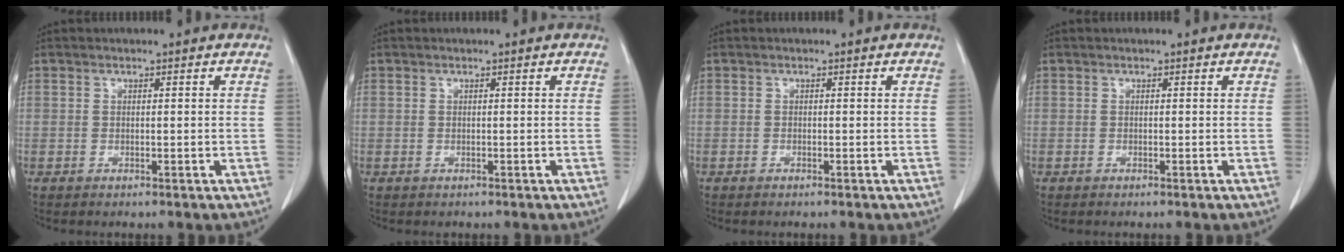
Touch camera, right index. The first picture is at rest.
{"total": 0.0}
{"total": 0.0}
{"total": 0.0}